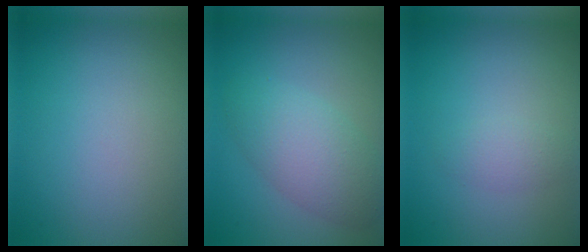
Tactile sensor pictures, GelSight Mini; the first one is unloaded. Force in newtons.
{"total": 4.7, "press": 4.7, "slide": 0.1}
{"total": 1.4, "press": 1.4, "slide": 0.1}